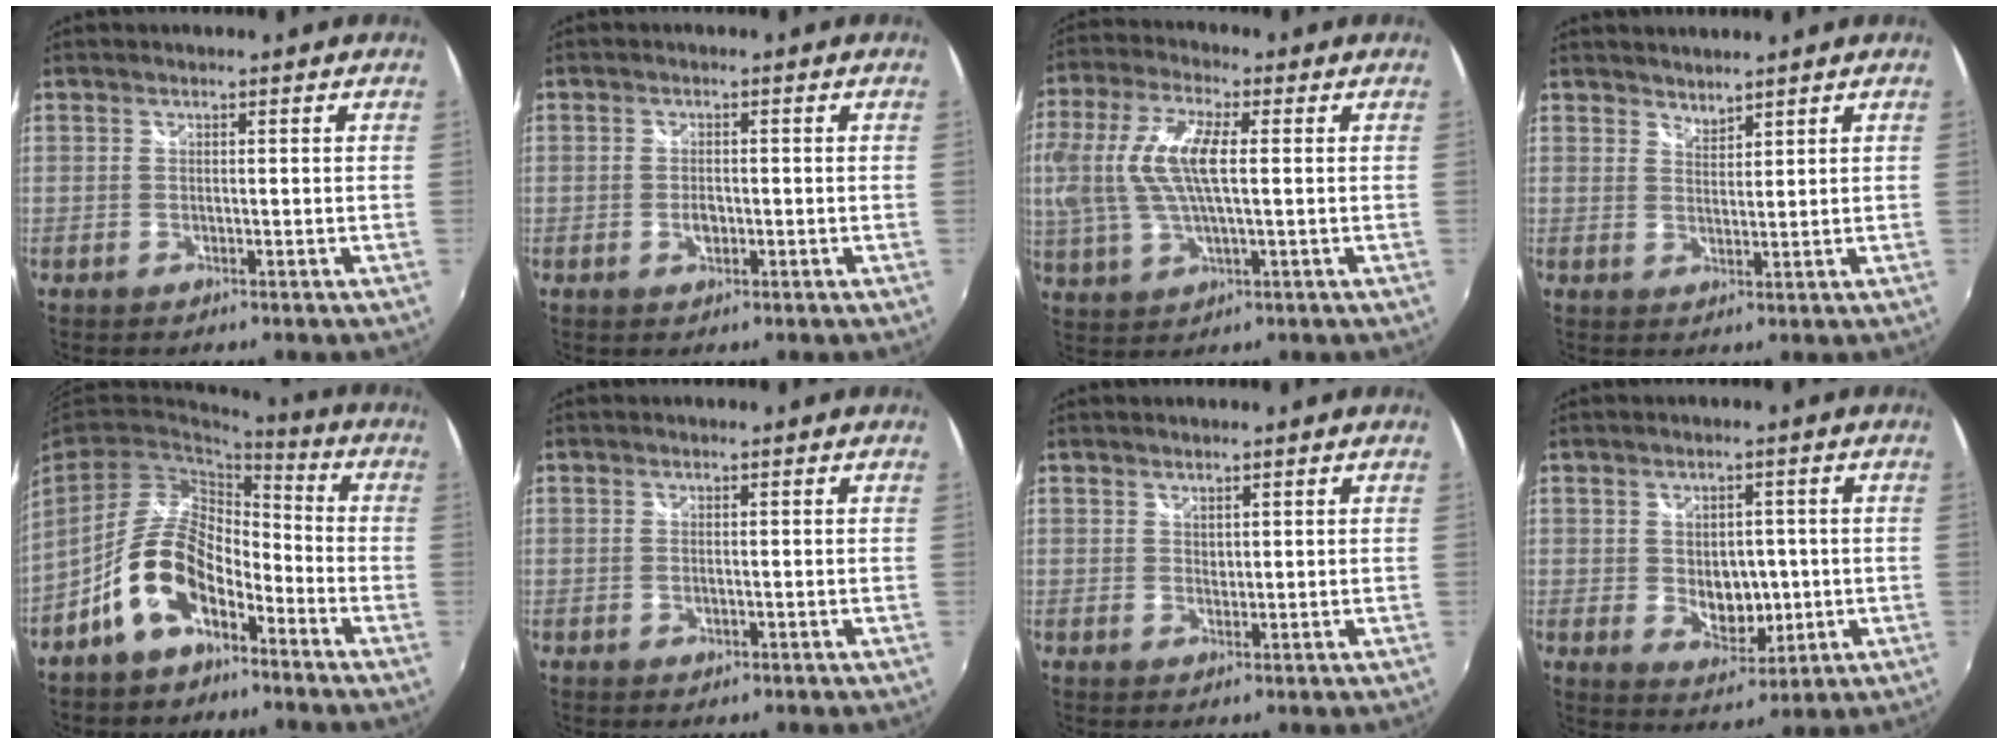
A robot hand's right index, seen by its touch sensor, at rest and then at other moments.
{"total": 2.3, "force": [-0.5, 1.4, 1.7], "torque": [-0.029, -0.001, -0.010]}
{"total": 14.9, "force": [1.3, 5.6, 13.8], "torque": [-0.276, 0.005, 0.026]}
{"total": 2.2, "force": [2.1, 0.5, 0.3], "torque": [0.001, 0.001, 0.037]}
{"total": 11.9, "force": [-6.6, 6.3, 7.7], "torque": [-0.153, 0.016, -0.113]}
{"total": 1.0, "force": [-0.1, 0.7, 0.7], "torque": [-0.014, -0.002, -0.003]}
{"total": 1.1, "force": [0.9, 0.6, 0.2], "torque": [0.001, 0.001, 0.016]}
{"total": 7.6, "force": [-0.5, 5.5, 5.2], "torque": [-0.083, -0.010, 0.006]}